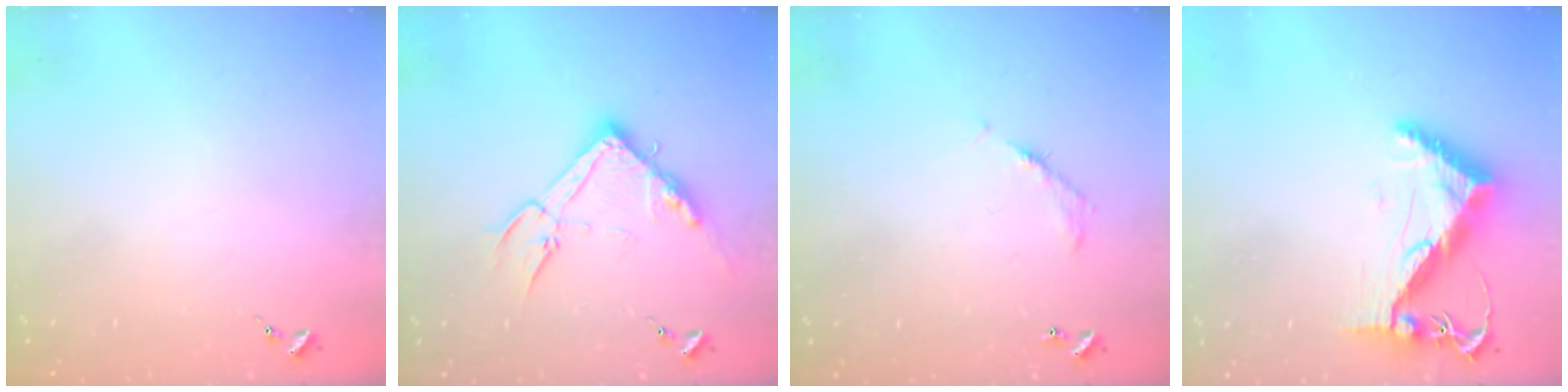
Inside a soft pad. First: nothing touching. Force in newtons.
{"total": 16.1, "press": 16.1, "slide": 0.6}
{"total": 5.8, "press": 5.8, "slide": 0.2}
{"total": 11.1, "press": 11.0, "slide": 1.3}